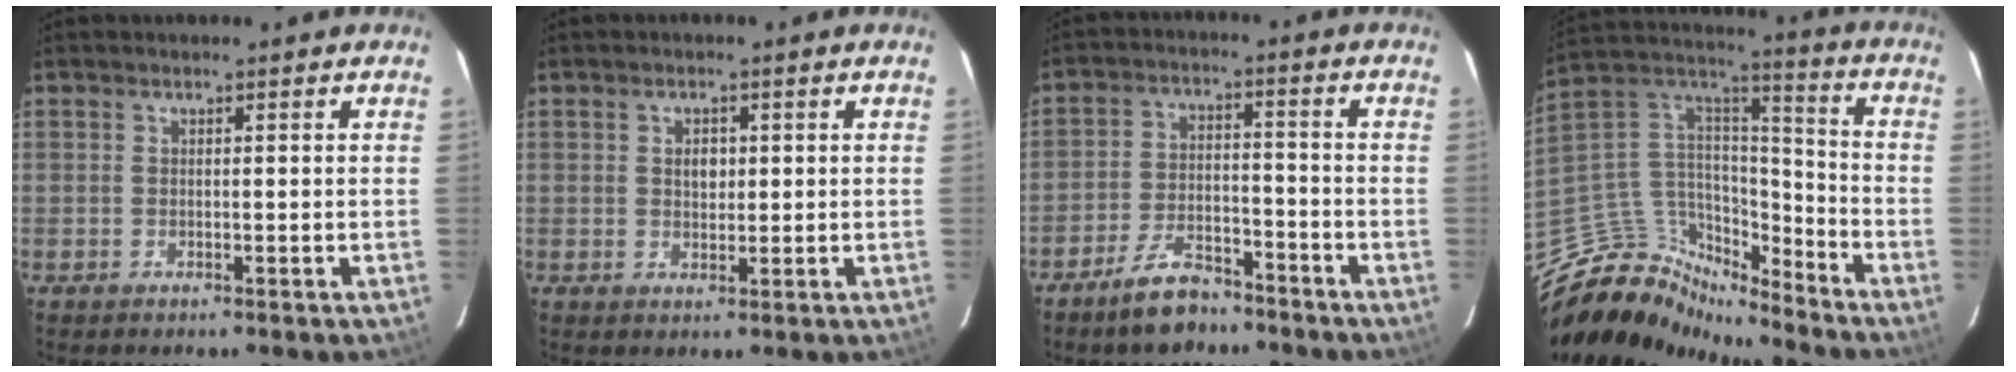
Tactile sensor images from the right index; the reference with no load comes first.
{"total": 2.6, "force": [0.5, 1.9, 1.7], "torque": [-0.026, 0.006, 0.009]}
{"total": 8.7, "force": [-7.0, 3.5, 4.0], "torque": [-0.094, 0.013, -0.113]}
{"total": 12.9, "force": [-11.6, 5.0, 2.6], "torque": [-0.072, 0.054, -0.227]}